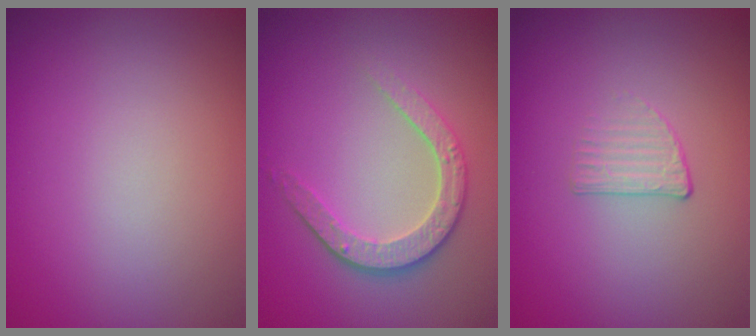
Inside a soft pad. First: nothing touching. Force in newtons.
{"total": 3.5, "press": 2.7, "slide": 2.2}
{"total": 1.2, "press": 0.6, "slide": 1.0}